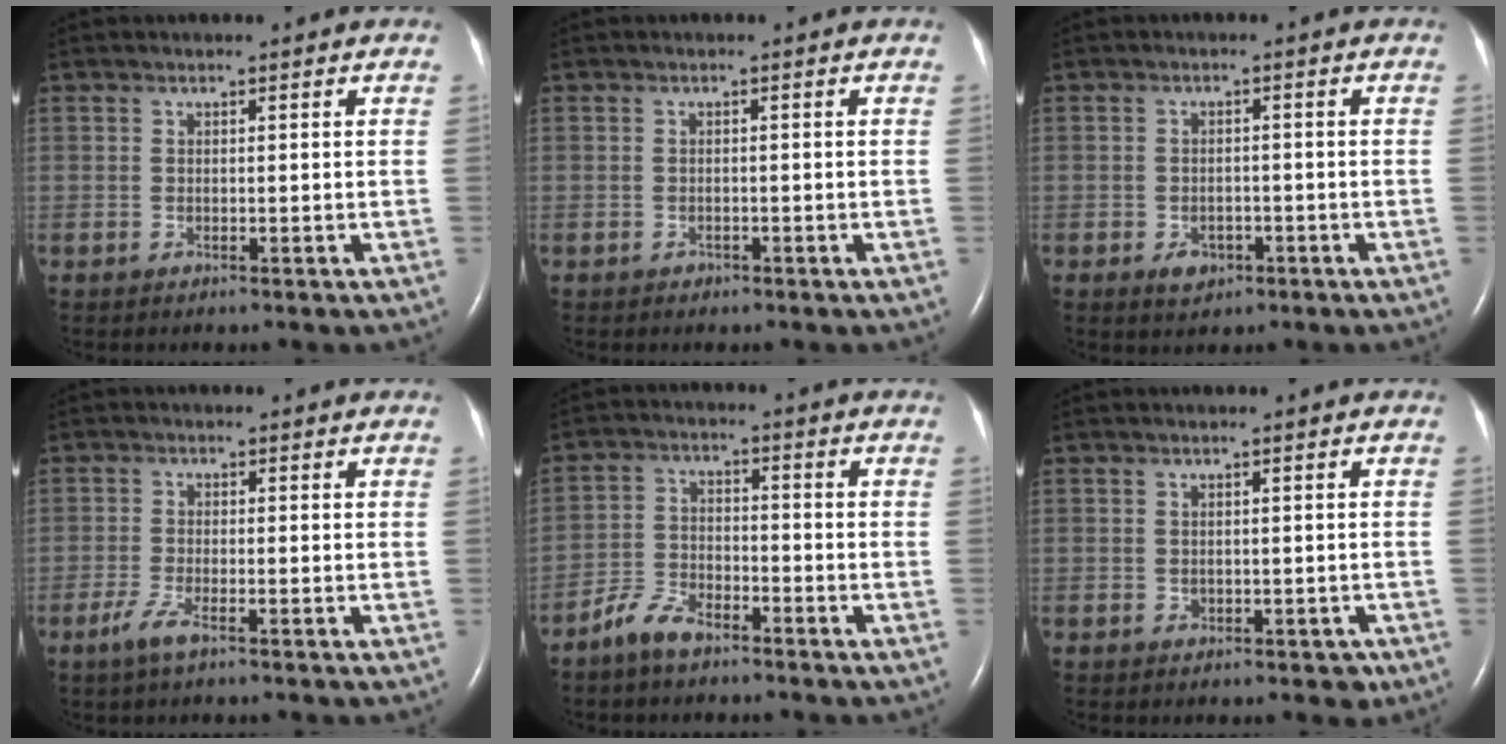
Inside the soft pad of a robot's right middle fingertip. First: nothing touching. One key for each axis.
{"total": 0.6, "fx": -0.4, "fy": 0.4, "fz": 0.0, "tx": -0.001, "ty": 0.002, "tz": -0.008}
{"total": 2.8, "fx": -1.4, "fy": 1.9, "fz": 1.4, "tx": -0.022, "ty": 0.001, "tz": -0.013}
{"total": 3.0, "fx": -1.9, "fy": 0.4, "fz": 2.2, "tx": -0.054, "ty": -0.006, "tz": -0.042}
{"total": 5.3, "fx": -4.4, "fy": 2.0, "fz": 2.4, "tx": -0.049, "ty": -0.002, "tz": -0.086}
{"total": 2.1, "fx": -0.8, "fy": 1.6, "fz": 1.1, "tx": -0.006, "ty": 0.003, "tz": -0.003}